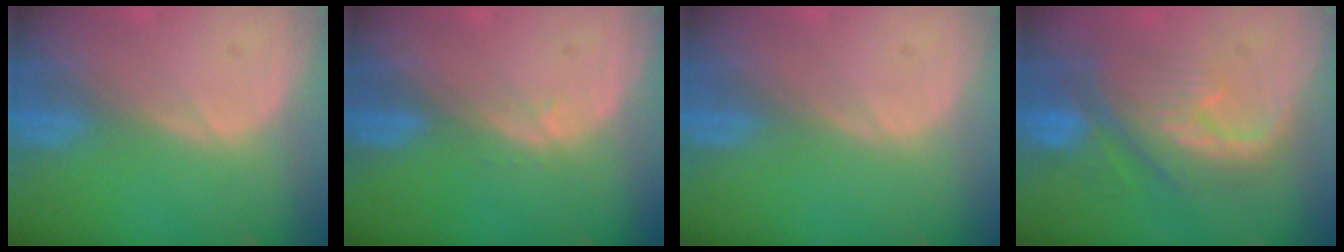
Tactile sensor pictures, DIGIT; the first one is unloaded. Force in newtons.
{"total": 0.7, "press": 0.7, "slide": 0.2}
{"total": 0.0}
{"total": 9.0, "press": 8.7, "slide": 2.0}